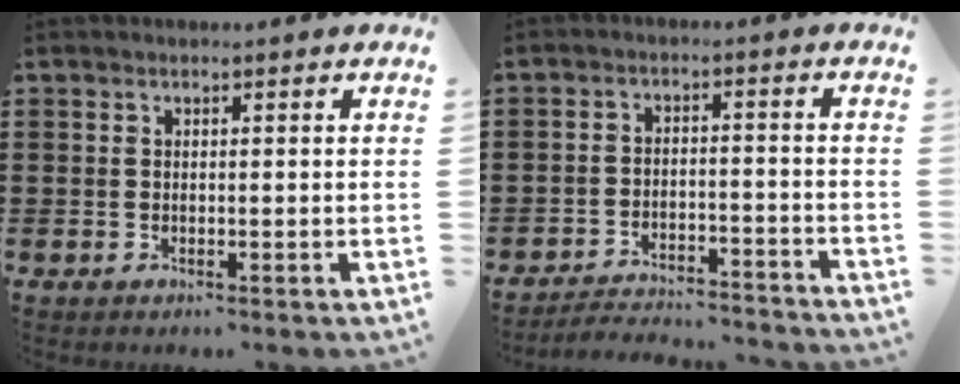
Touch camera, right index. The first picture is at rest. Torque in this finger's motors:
{"motor_torque": [1.42, 0.71, 0.00, -0.10]}